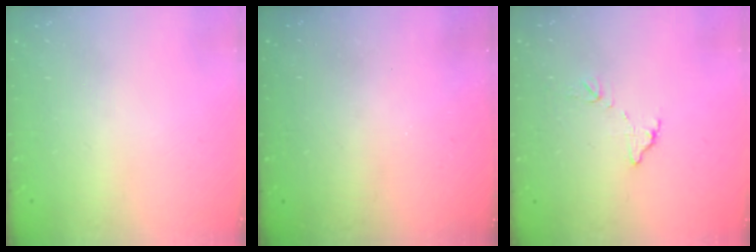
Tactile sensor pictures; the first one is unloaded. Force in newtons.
{"total": 3.2, "press": 3.2, "slide": 0.1}
{"total": 8.0, "press": 8.0, "slide": 0.4}